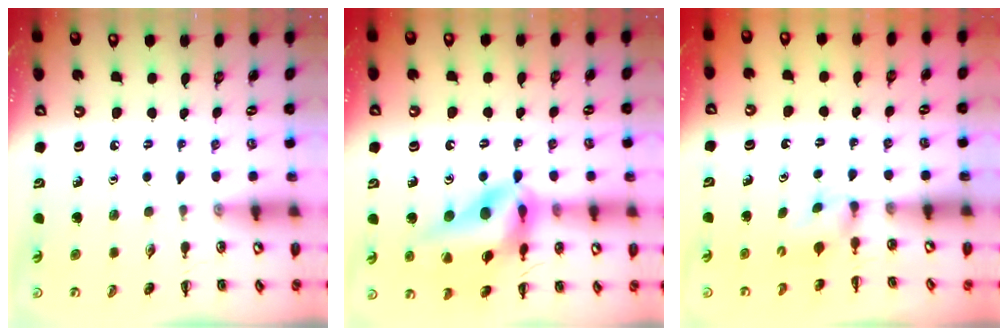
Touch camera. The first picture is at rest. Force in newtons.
{"total": 17.4, "press": 17.1, "slide": 2.9}
{"total": 1.8, "press": 1.5, "slide": 0.9}